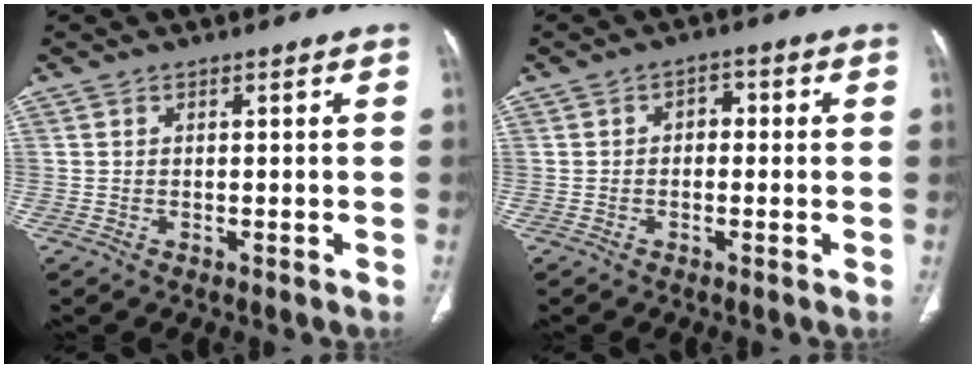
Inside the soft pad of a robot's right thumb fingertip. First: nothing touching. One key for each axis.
{"total": 2.8, "fx": 0.0, "fy": 2.0, "fz": 1.9, "tx": -0.013, "ty": 0.011, "tz": -0.010}